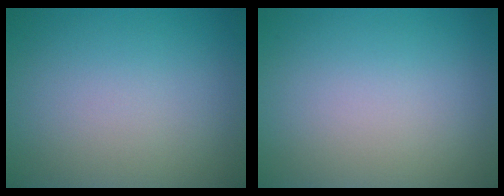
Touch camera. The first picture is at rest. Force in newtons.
{"total": 0.0}